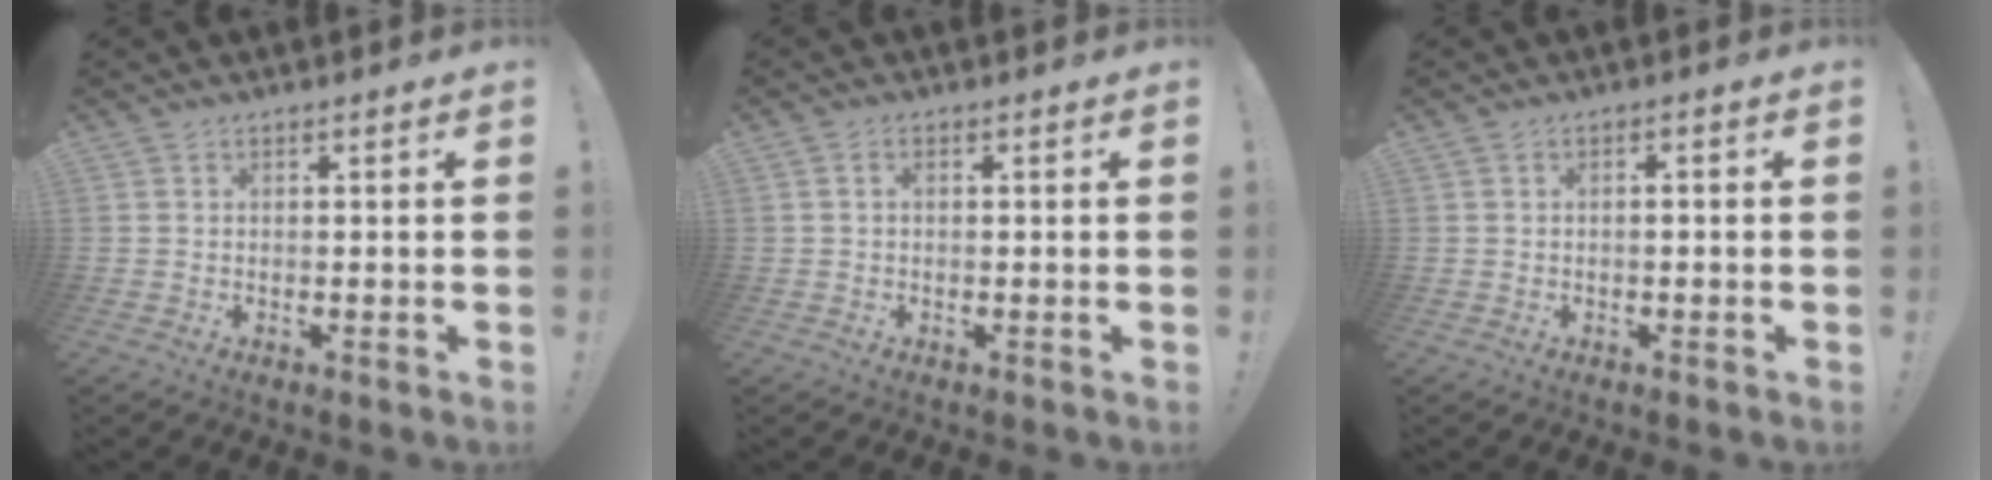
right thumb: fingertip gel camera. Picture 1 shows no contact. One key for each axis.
{"total": 1.1, "fx": 0.0, "fy": 0.7, "fz": 0.9, "tx": -0.025, "ty": 0.006, "tz": 0.002}
{"total": 1.3, "fx": -0.9, "fy": -0.1, "fz": 0.9, "tx": -0.017, "ty": 0.000, "tz": -0.017}